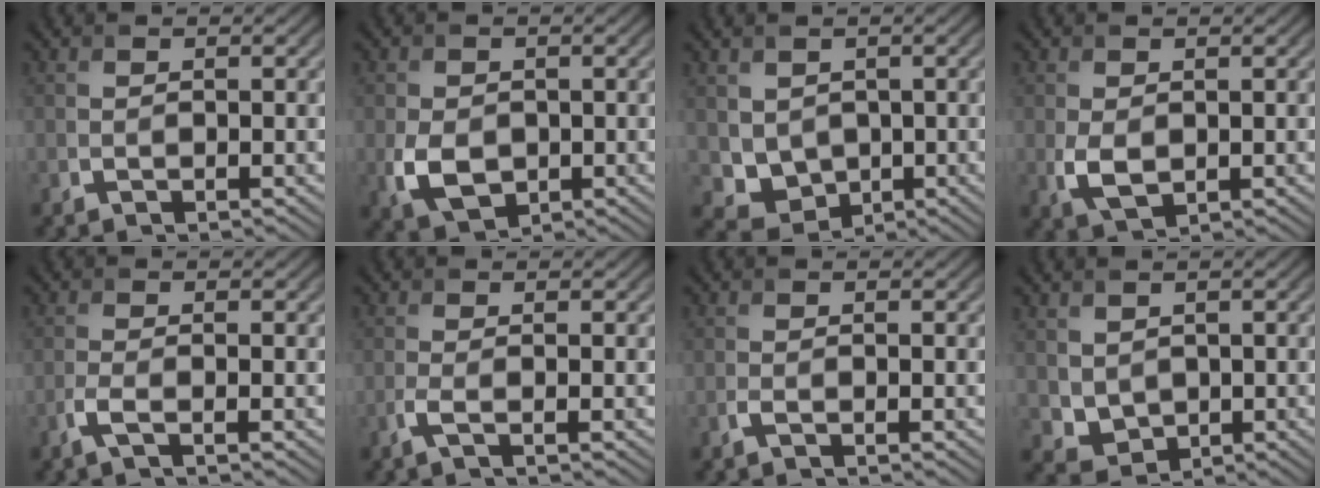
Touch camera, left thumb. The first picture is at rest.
{"total": 4.8, "force": [-0.9, 3.5, 3.2], "torque": [-0.076, -0.016, -0.015]}
{"total": 4.2, "force": [0.9, 3.6, 1.9], "torque": [-0.057, -0.016, 0.022]}
{"total": 3.1, "force": [-0.2, 2.0, 2.4], "torque": [-0.059, -0.008, 0.003]}
{"total": 2.1, "force": [-1.1, 0.4, 1.7], "torque": [-0.040, 0.003, -0.031]}
{"total": 1.7, "force": [-0.7, 0.2, 1.5], "torque": [-0.036, 0.003, -0.022]}
{"total": 0.8, "force": [-0.5, 0.1, 0.7], "torque": [-0.017, 0.000, -0.011]}
{"total": 3.0, "force": [1.1, 2.5, 1.3], "torque": [-0.043, -0.012, 0.030]}